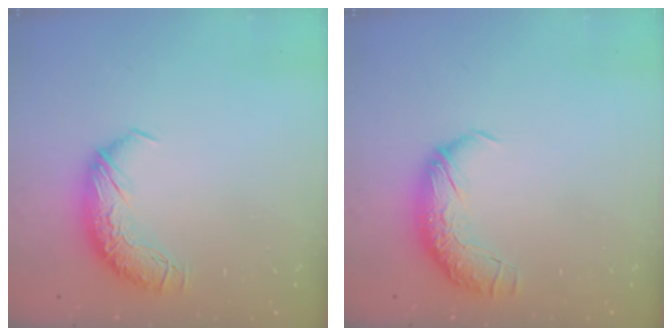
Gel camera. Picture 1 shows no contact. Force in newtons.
{"total": 2.4, "press": 1.1, "slide": 2.2}